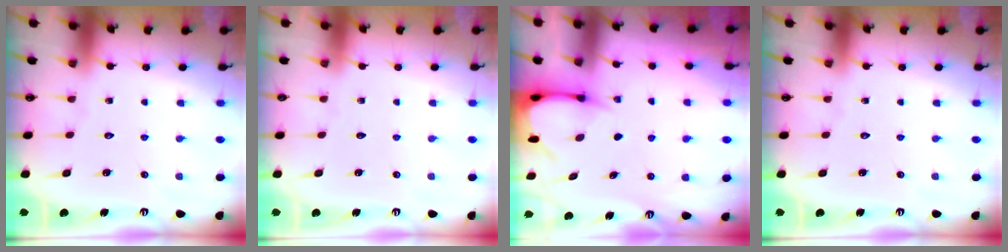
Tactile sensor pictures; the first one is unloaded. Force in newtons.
{"total": 0.0}
{"total": 3.7, "press": 3.7, "slide": 0.3}
{"total": 0.0}